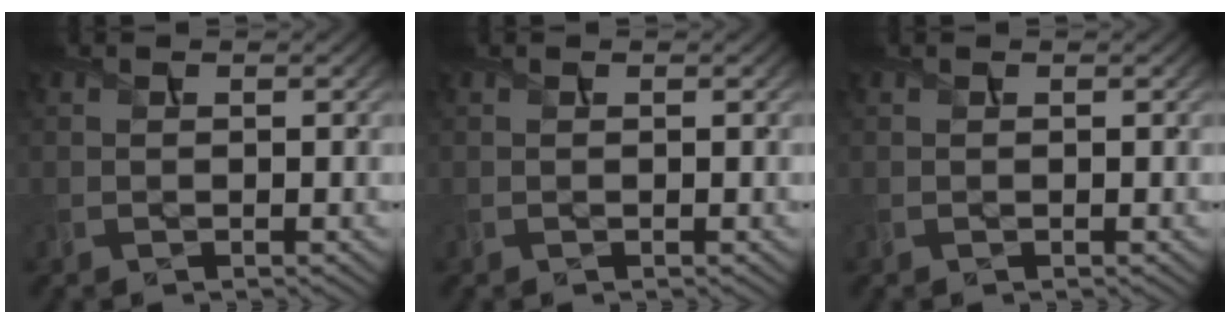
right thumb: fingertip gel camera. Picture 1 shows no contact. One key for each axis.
{"total": 0.0}
{"total": 0.0}